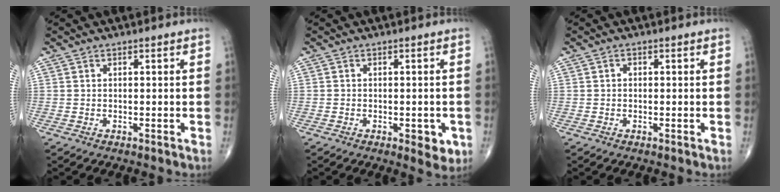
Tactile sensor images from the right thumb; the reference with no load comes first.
{"total": 4.0, "force": [-1.4, 2.0, 3.2], "torque": [-0.025, -0.003, -0.015]}
{"total": 0.7, "force": [0.0, 0.6, 0.5], "torque": [-0.005, 0.003, -0.001]}